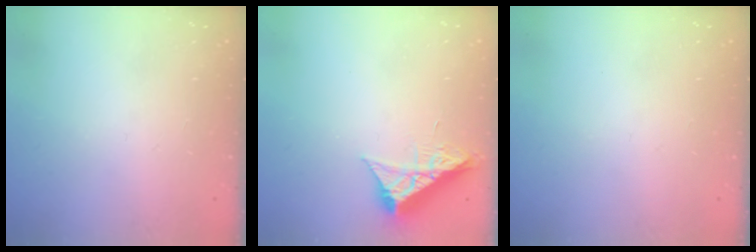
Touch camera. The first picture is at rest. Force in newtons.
{"total": 8.9, "press": 8.9, "slide": 0.4}
{"total": 0.0}